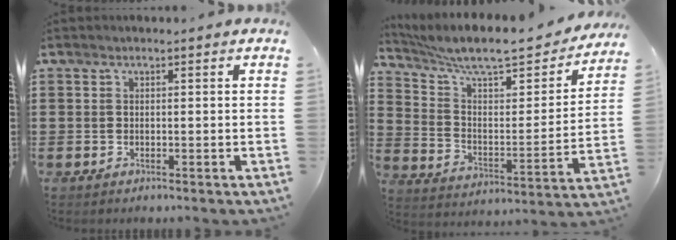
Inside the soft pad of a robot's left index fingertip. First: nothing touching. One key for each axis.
{"total": 9.3, "fx": 7.8, "fy": 1.6, "fz": 4.8, "tx": -0.119, "ty": -0.053, "tz": 0.130}